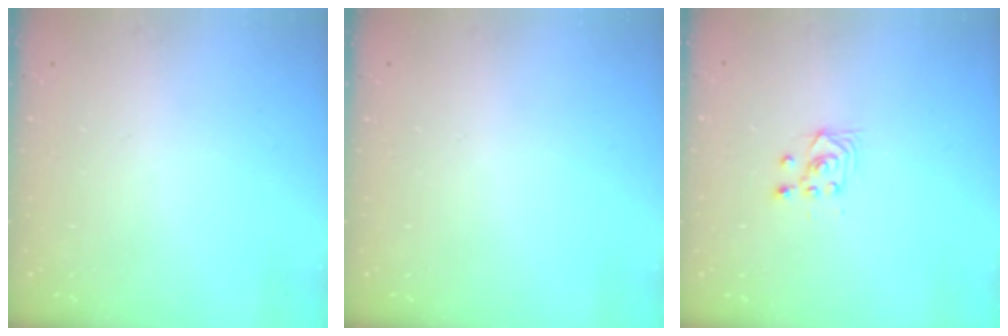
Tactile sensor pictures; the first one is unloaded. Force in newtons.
{"total": 0.0}
{"total": 3.6, "press": 3.2, "slide": 1.6}